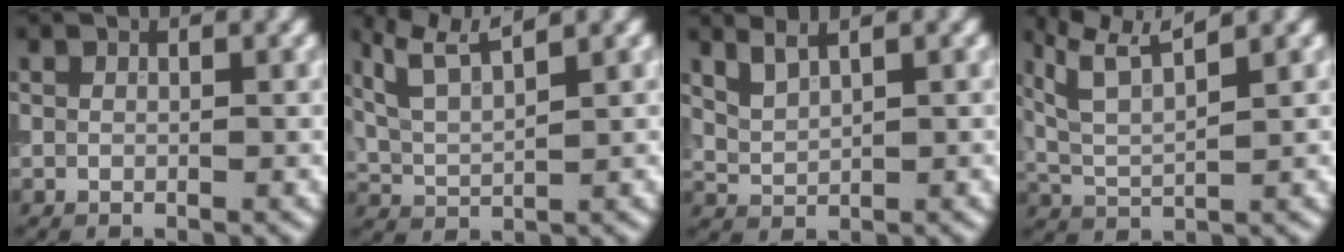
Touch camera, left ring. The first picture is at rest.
{"total": 4.9, "force": [3.6, 1.0, 3.2], "torque": [-0.069, 0.016, 0.070]}
{"total": 2.1, "force": [1.8, 0.4, 1.1], "torque": [-0.027, 0.003, 0.044]}
{"total": 6.0, "force": [4.1, 1.4, 4.2], "torque": [-0.084, 0.018, 0.070]}